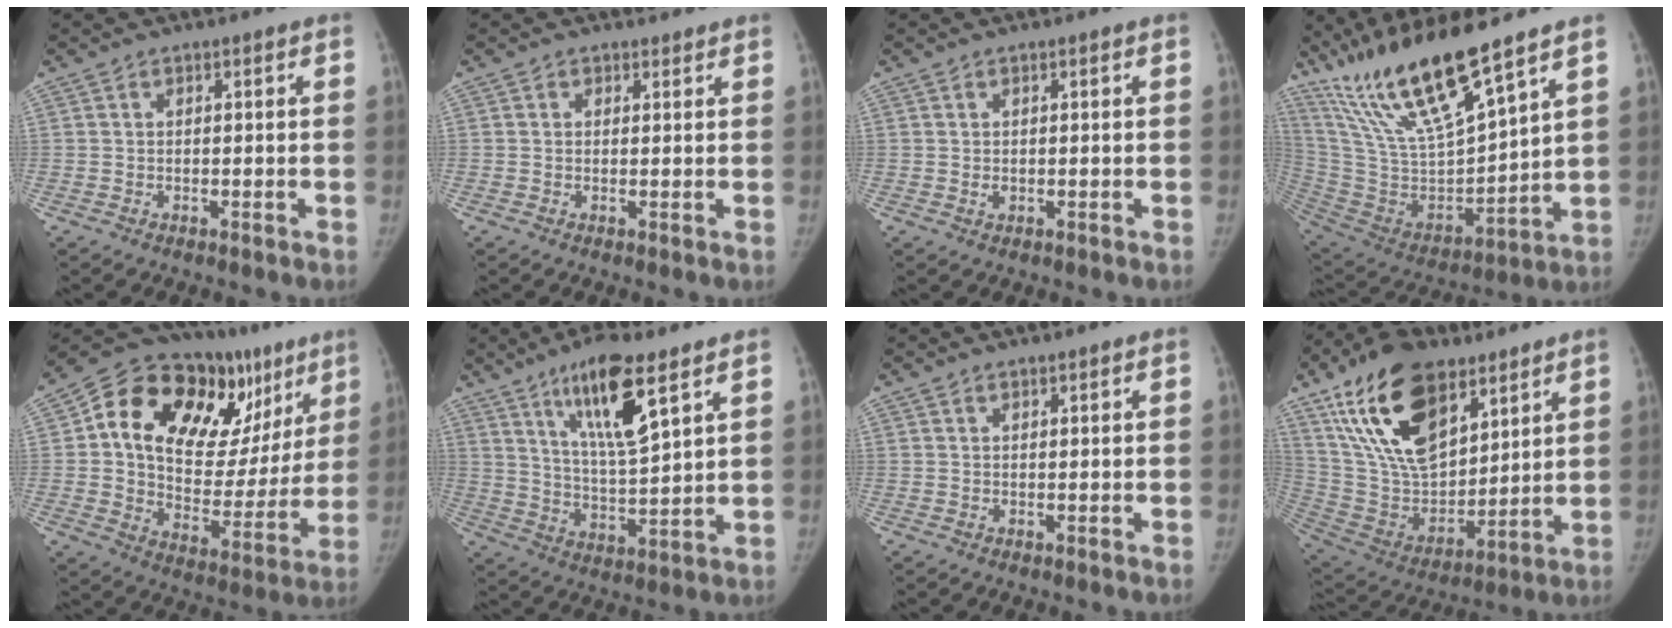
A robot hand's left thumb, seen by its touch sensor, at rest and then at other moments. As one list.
[{"total": 1.2, "force": [0.8, 0.8, -0.2], "torque": [0.015, -0.004, 0.006]}, {"total": 0.8, "force": [0.2, 0.6, 0.6], "torque": [-0.005, -0.001, 0.006]}, {"total": 21.7, "force": [15.9, 3.4, 14.3], "torque": [-0.253, -0.070, 0.312]}, {"total": 30.1, "force": [13.6, 17.2, 20.6], "torque": [-0.263, 0.019, 0.221]}, {"total": 14.0, "force": [7.9, 3.2, 11.1], "torque": [-0.182, -0.045, 0.144]}, {"total": 0.7, "force": [0.7, 0.0, 0.3], "torque": [-0.003, -0.005, 0.013]}, {"total": 24.9, "force": [13.6, 13.1, 16.3], "torque": [-0.286, -0.040, 0.255]}]